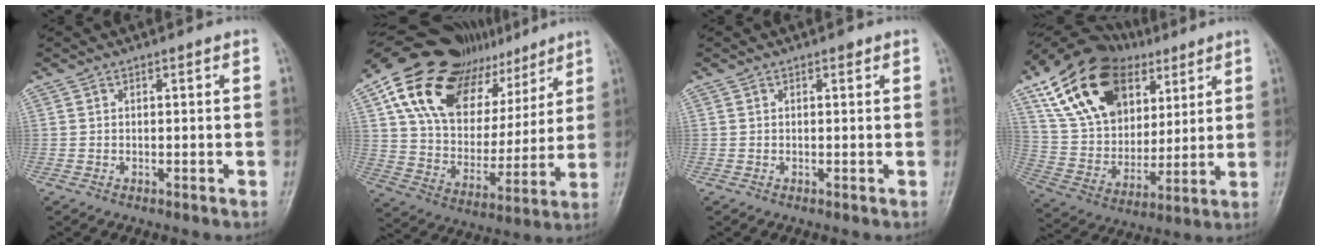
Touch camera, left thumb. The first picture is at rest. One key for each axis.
{"total": 25.1, "fx": 14.1, "fy": 15.0, "fz": 14.3, "tx": -0.198, "ty": -0.010, "tz": 0.245}
{"total": 0.7, "fx": 0.4, "fy": 0.4, "fz": 0.4, "tx": -0.002, "ty": -0.001, "tz": 0.003}
{"total": 23.5, "fx": 11.0, "fy": 15.8, "fz": 13.4, "tx": -0.219, "ty": -0.015, "tz": 0.198}